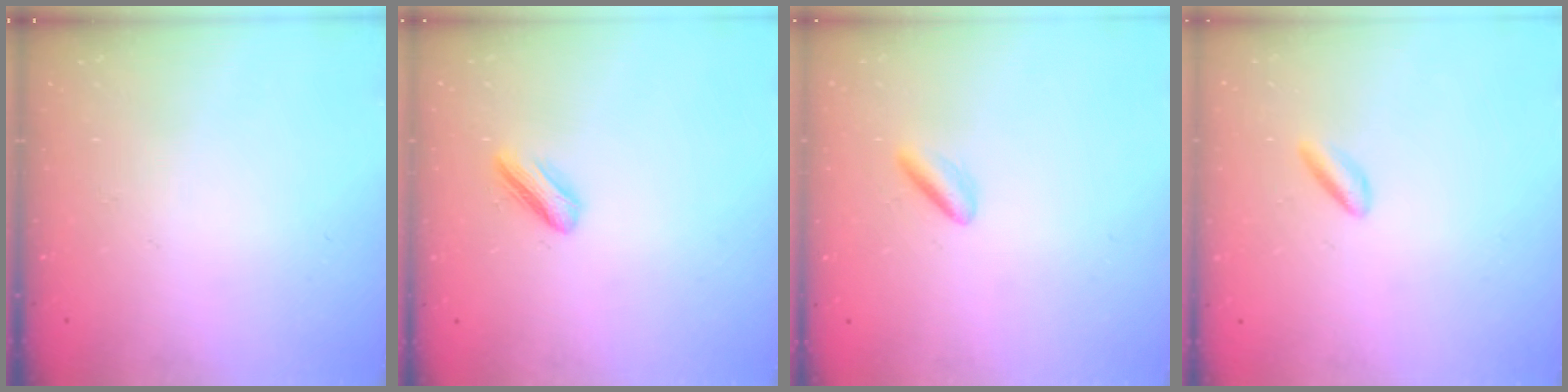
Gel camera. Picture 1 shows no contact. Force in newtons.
{"total": 3.7, "press": 3.7, "slide": 0.2}
{"total": 2.4, "press": 2.2, "slide": 0.8}
{"total": 1.8, "press": 1.6, "slide": 0.9}